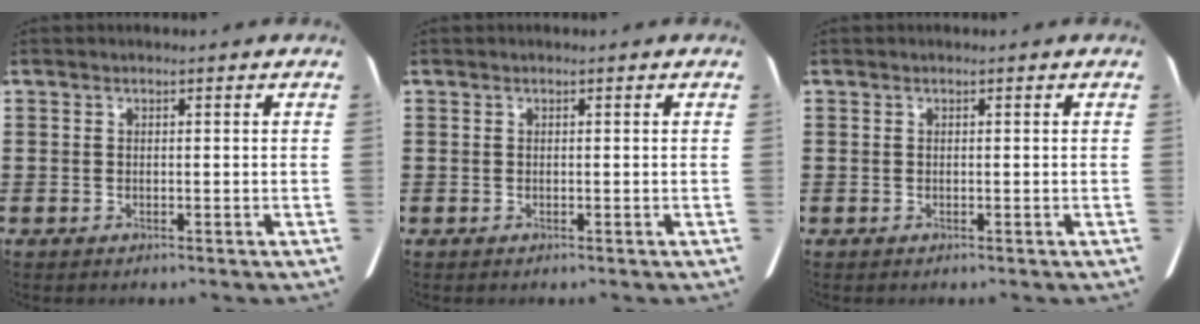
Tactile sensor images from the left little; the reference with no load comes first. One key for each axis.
{"total": 0.0}
{"total": 0.0}